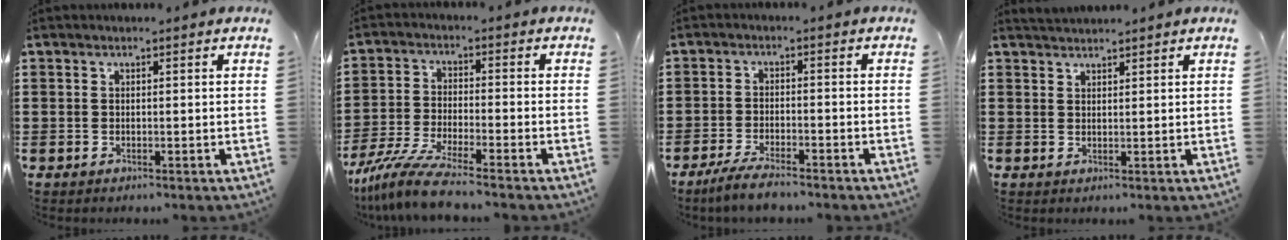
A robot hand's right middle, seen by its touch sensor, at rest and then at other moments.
{"total": 7.6, "force": [-6.6, 0.2, 3.8], "torque": [-0.095, -0.015, -0.132]}
{"total": 3.8, "force": [-3.4, 0.4, 1.6], "torque": [-0.042, -0.003, -0.070]}
{"total": 1.8, "force": [1.8, 0.1, 0.2], "torque": [-0.008, 0.002, 0.035]}